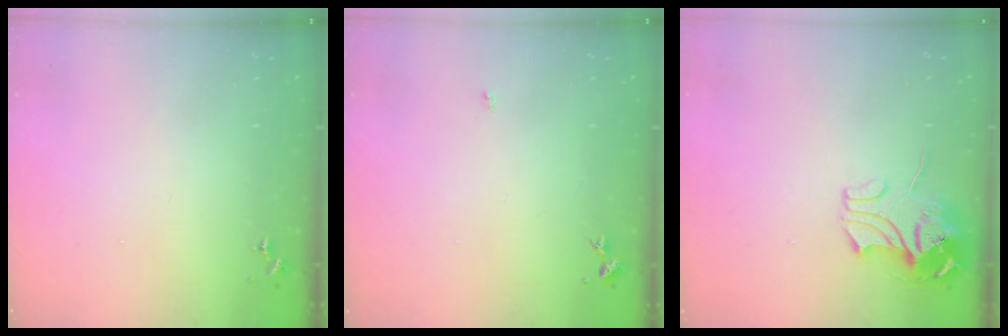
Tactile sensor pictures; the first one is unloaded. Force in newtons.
{"total": 3.0, "press": 3.0, "slide": 0.4}
{"total": 10.9, "press": 10.9, "slide": 1.1}